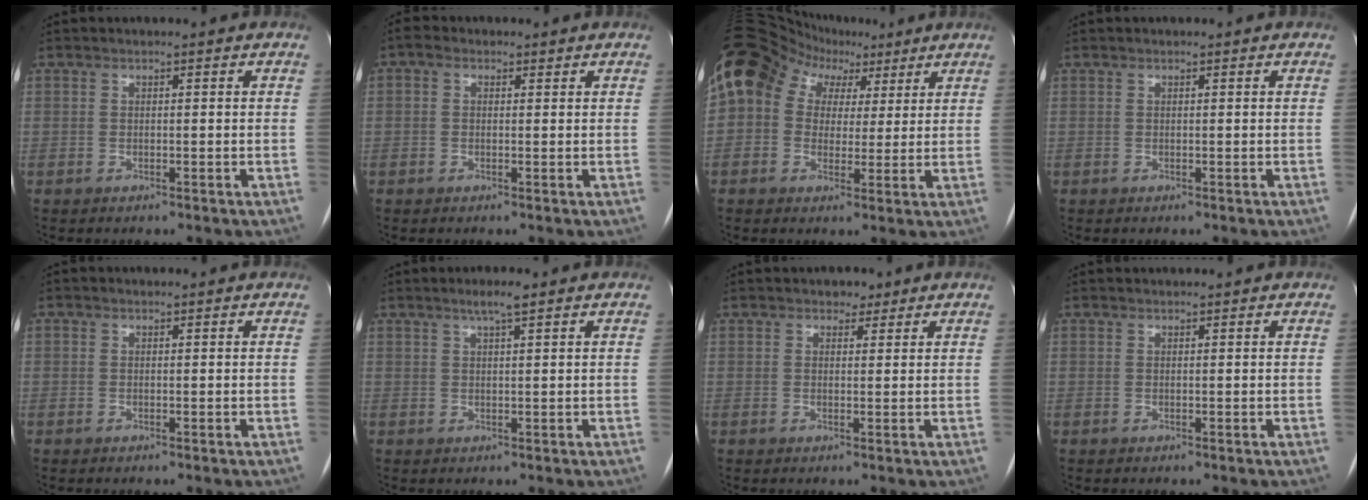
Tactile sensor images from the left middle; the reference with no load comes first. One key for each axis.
{"total": 0.6, "fx": -0.2, "fy": -0.4, "fz": -0.3, "tx": 0.003, "ty": 0.001, "tz": -0.006}
{"total": 11.9, "fx": 5.3, "fy": 8.8, "fz": 5.9, "tx": -0.112, "ty": 0.064, "tz": 0.088}
{"total": 0.0}
{"total": 2.0, "fx": -0.7, "fy": -1.5, "fz": -1.0, "tx": 0.017, "ty": -0.012, "tz": -0.012}
{"total": 2.7, "fx": 1.8, "fy": 0.0, "fz": 2.0, "tx": -0.041, "ty": 0.004, "tz": 0.032}
{"total": 2.1, "fx": 1.5, "fy": 1.3, "fz": 0.7, "tx": -0.006, "ty": 0.003, "tz": 0.020}
{"total": 1.9, "fx": 0.1, "fy": -1.6, "fz": -0.9, "tx": 0.016, "ty": 0.005, "tz": 0.006}